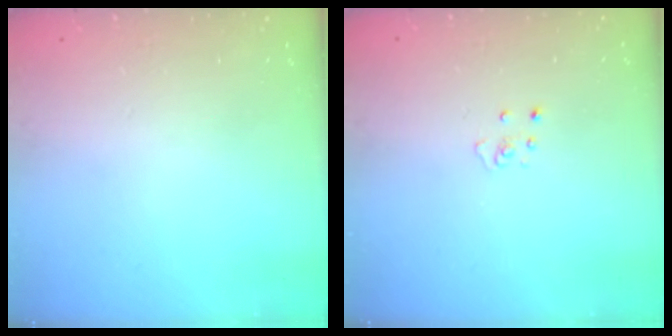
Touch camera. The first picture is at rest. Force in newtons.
{"total": 2.8, "press": 2.7, "slide": 0.3}